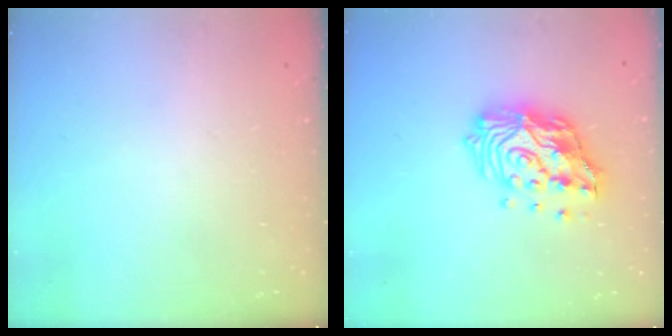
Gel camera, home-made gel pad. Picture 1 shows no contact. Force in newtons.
{"total": 16.3, "press": 16.2, "slide": 1.6}